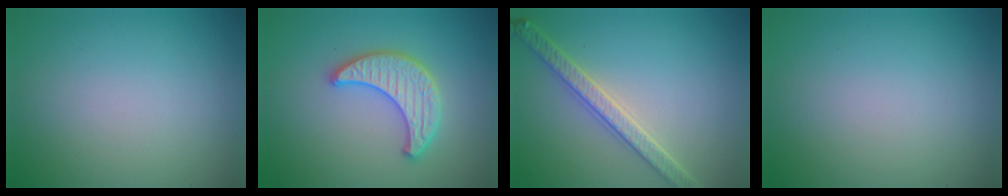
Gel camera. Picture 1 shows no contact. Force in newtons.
{"total": 3.9, "press": 3.7, "slide": 1.2}
{"total": 4.0, "press": 3.5, "slide": 2.0}
{"total": 0.0}